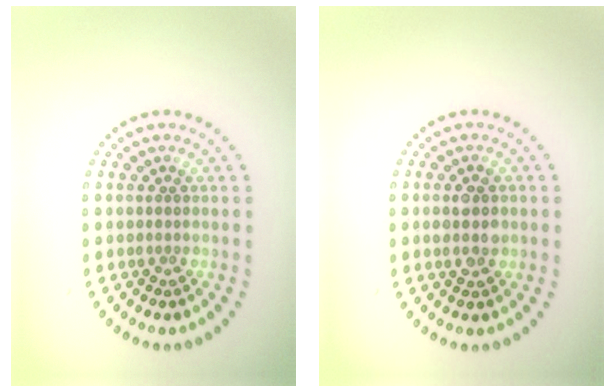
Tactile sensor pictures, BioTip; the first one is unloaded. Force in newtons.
{"total": 1.9, "press": 1.9, "slide": 0.2}